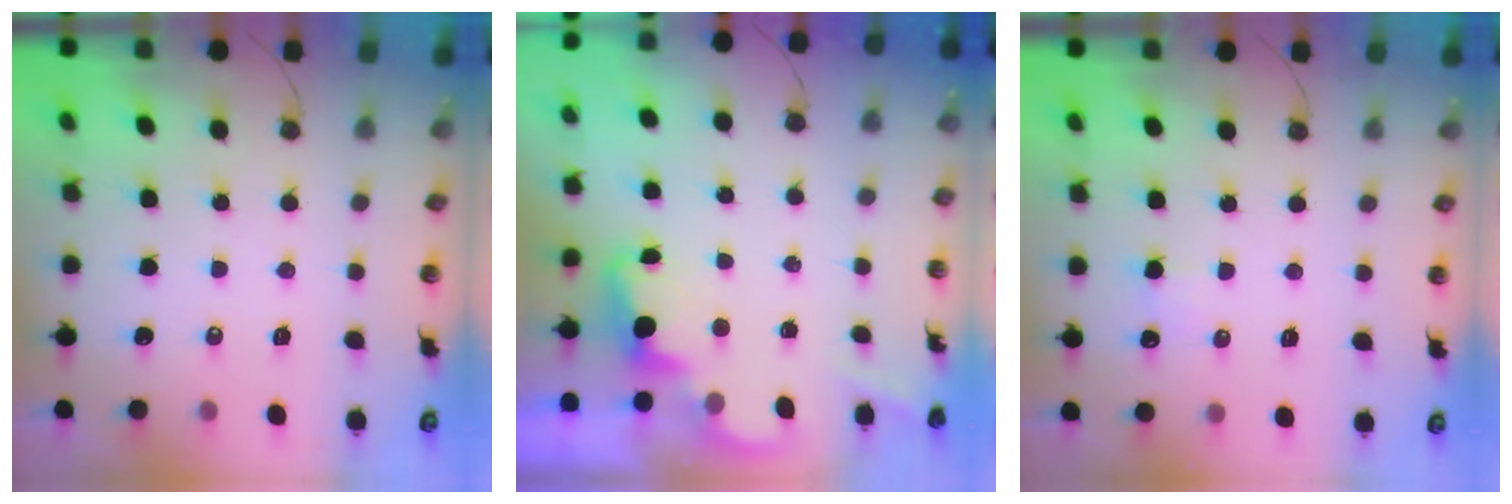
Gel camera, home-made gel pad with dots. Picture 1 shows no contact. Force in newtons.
{"total": 2.4, "press": 2.3, "slide": 0.5}
{"total": 5.7, "press": 5.6, "slide": 1.2}